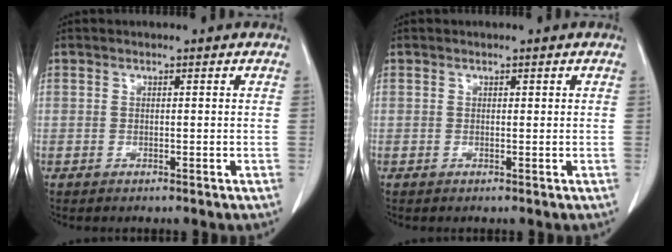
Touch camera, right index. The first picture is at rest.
{"total": 0.0}